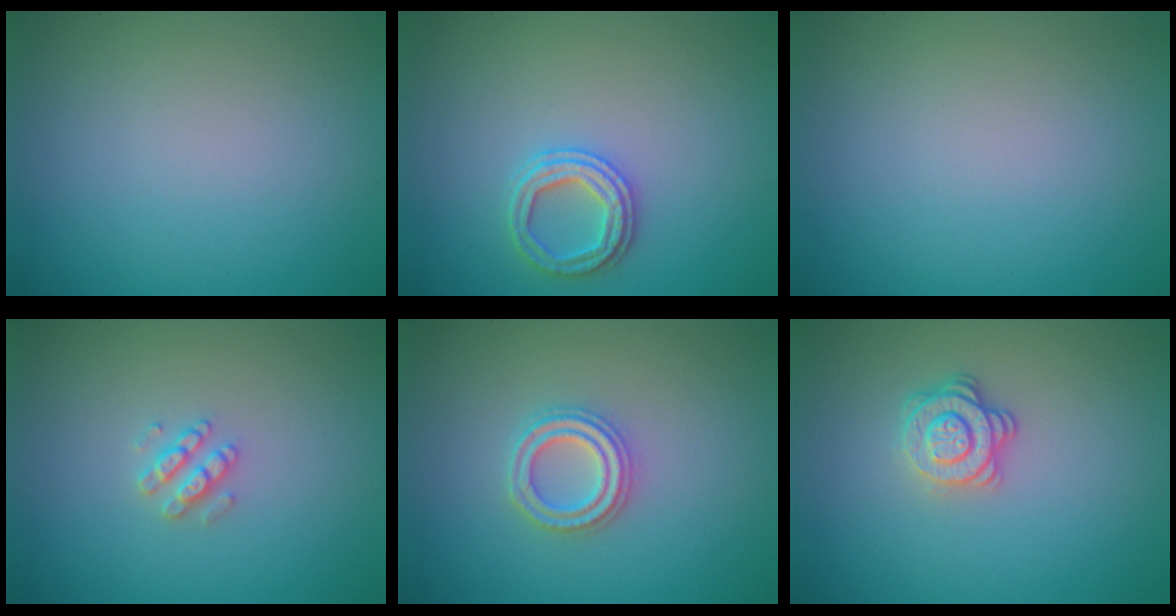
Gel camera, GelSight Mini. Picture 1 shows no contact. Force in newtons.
{"total": 2.4, "press": 2.4, "slide": 0.1}
{"total": 0.0}
{"total": 1.9, "press": 1.9, "slide": 0.3}
{"total": 3.2, "press": 3.1, "slide": 0.7}
{"total": 2.8, "press": 2.5, "slide": 1.3}